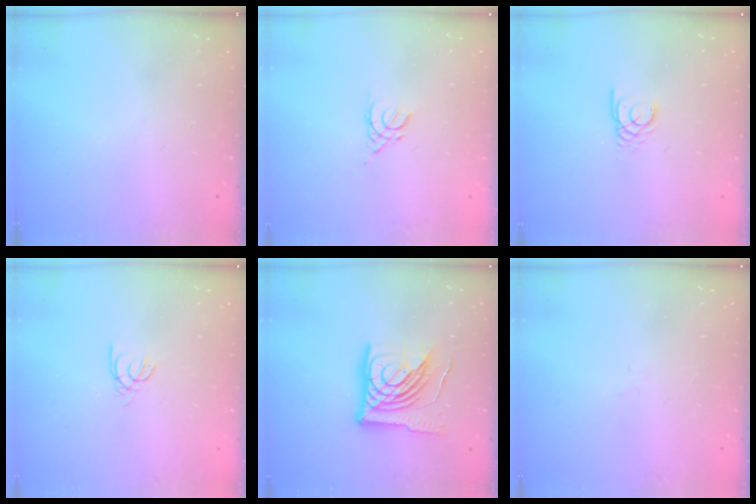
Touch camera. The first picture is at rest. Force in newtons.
{"total": 2.5, "press": 2.5, "slide": 0.6}
{"total": 2.4, "press": 2.4, "slide": 0.3}
{"total": 2.1, "press": 2.1, "slide": 0.2}
{"total": 19.8, "press": 19.7, "slide": 2.5}
{"total": 1.6, "press": 1.5, "slide": 0.4}